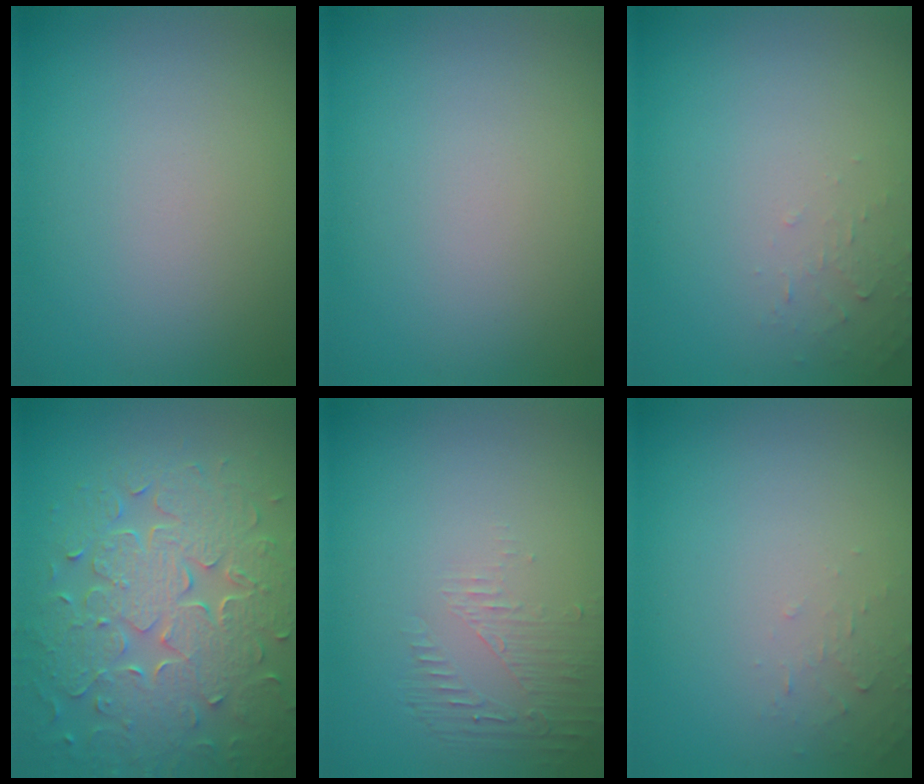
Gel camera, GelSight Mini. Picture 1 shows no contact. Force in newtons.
{"total": 0.0}
{"total": 0.9, "press": 0.9, "slide": 0.1}
{"total": 8.8, "press": 6.3, "slide": 6.1}
{"total": 1.6, "press": 0.4, "slide": 1.6}
{"total": 0.9, "press": 0.9, "slide": 0.1}